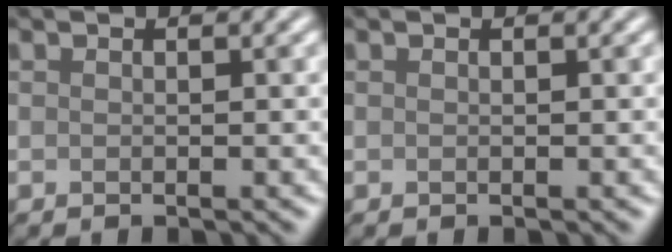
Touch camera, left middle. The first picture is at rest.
{"total": 0.0}